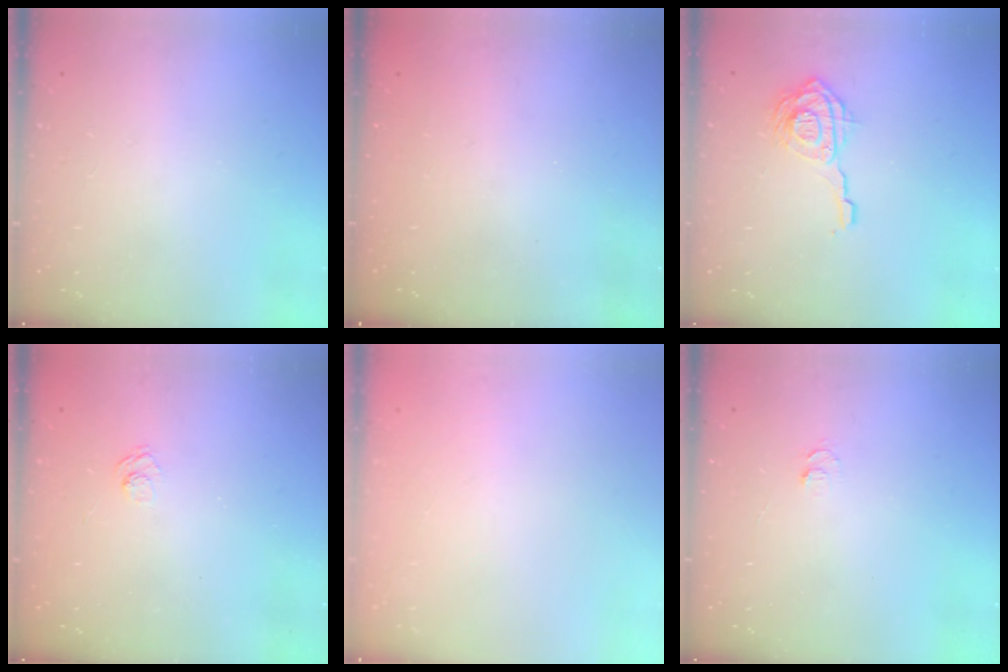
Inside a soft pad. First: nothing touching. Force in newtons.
{"total": 2.3, "press": 2.2, "slide": 0.8}
{"total": 11.2, "press": 11.1, "slide": 0.9}
{"total": 2.4, "press": 2.0, "slide": 1.3}
{"total": 2.7, "press": 2.6, "slide": 0.8}
{"total": 4.2, "press": 4.1, "slide": 0.5}